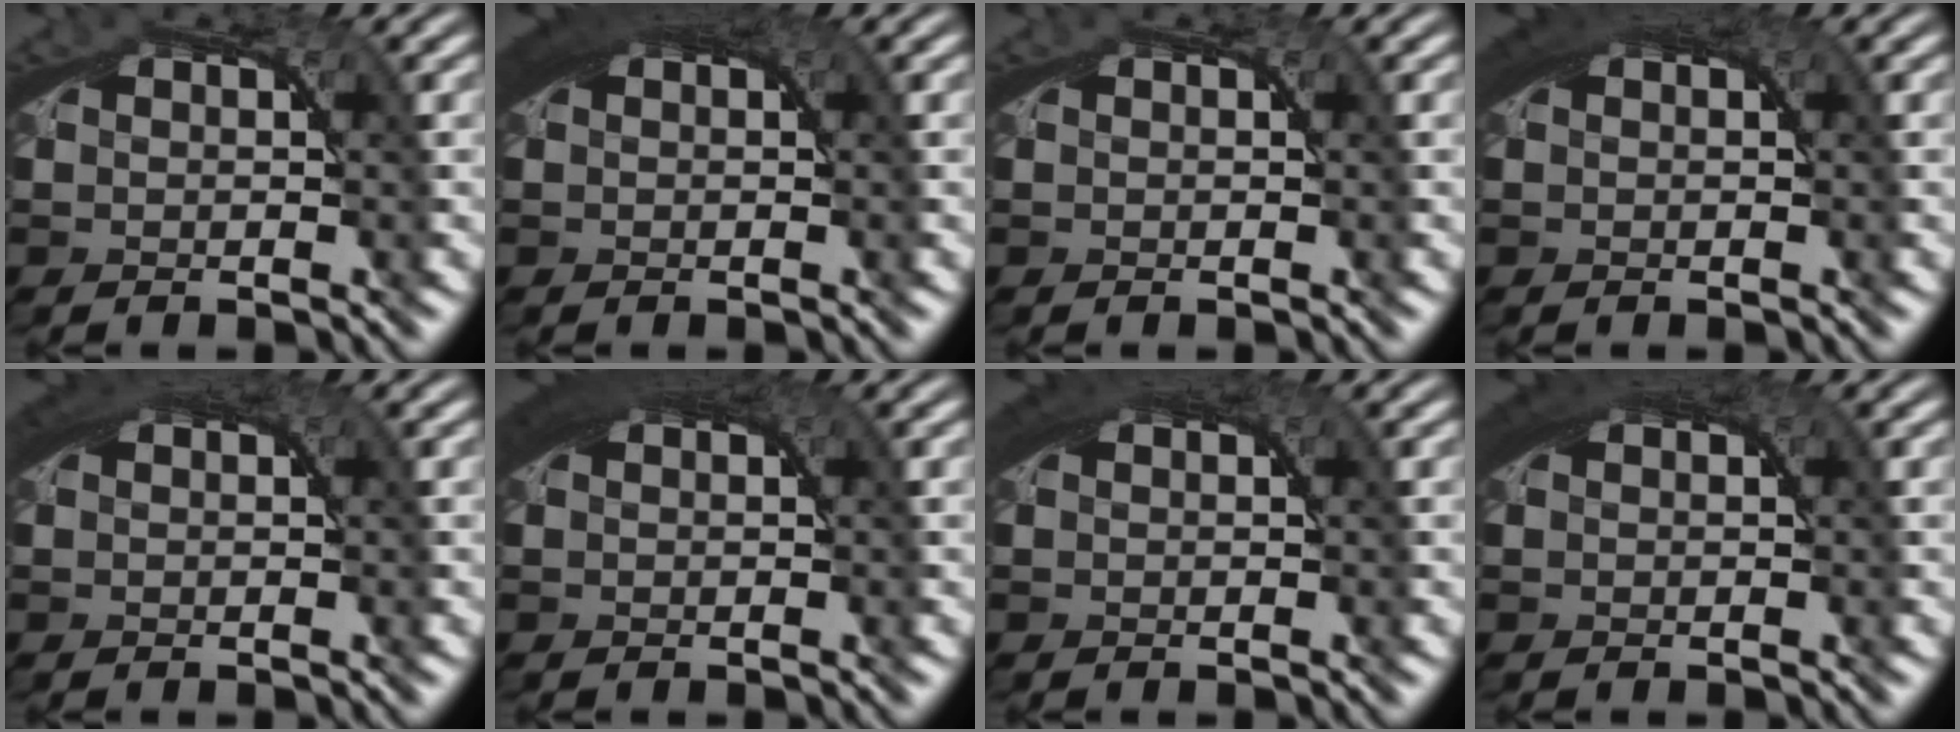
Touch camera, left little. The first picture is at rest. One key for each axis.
{"total": 3.9, "fx": 1.7, "fy": 1.4, "fz": 3.2, "tx": -0.045, "ty": 0.014, "tz": 0.022}
{"total": 0.0}
{"total": 3.2, "fx": 1.5, "fy": 1.1, "fz": 2.6, "tx": -0.037, "ty": 0.012, "tz": 0.020}
{"total": 2.8, "fx": 1.4, "fy": 0.9, "fz": 2.2, "tx": -0.034, "ty": 0.012, "tz": 0.019}
{"total": 4.1, "fx": 1.8, "fy": 1.4, "fz": 3.4, "tx": -0.045, "ty": 0.015, "tz": 0.023}
{"total": 3.1, "fx": 1.5, "fy": 1.0, "fz": 2.5, "tx": -0.038, "ty": 0.012, "tz": 0.020}
{"total": 3.3, "fx": 1.6, "fy": 1.1, "fz": 2.7, "tx": -0.040, "ty": 0.013, "tz": 0.020}